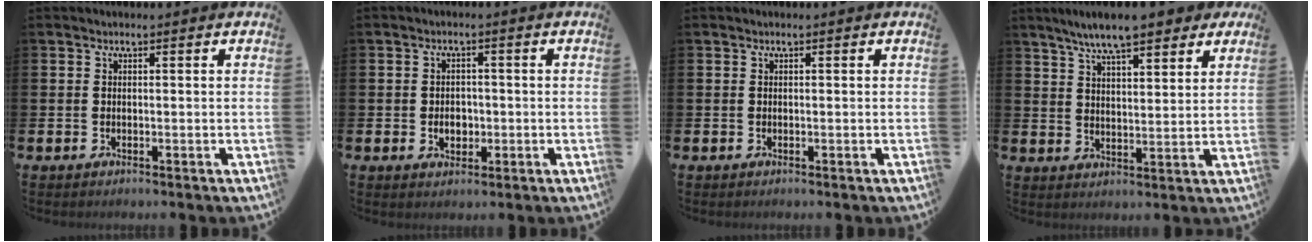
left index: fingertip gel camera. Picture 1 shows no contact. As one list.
[{"total": 2.7, "force": [-0.5, 2.1, 1.6], "torque": [-0.018, -0.001, -0.015]}, {"total": 0.0}, {"total": 8.1, "force": [7.1, 1.6, 3.4], "torque": [-0.074, -0.024, 0.127]}]